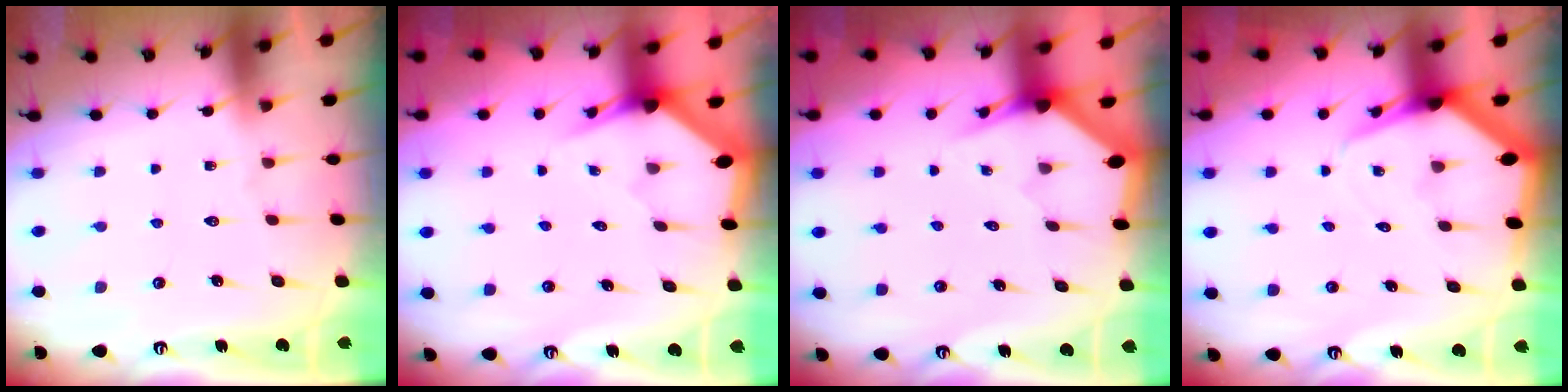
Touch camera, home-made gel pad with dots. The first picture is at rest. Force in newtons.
{"total": 3.0, "press": 3.0, "slide": 0.2}
{"total": 2.9, "press": 2.9, "slide": 0.1}
{"total": 5.7, "press": 5.7, "slide": 0.5}